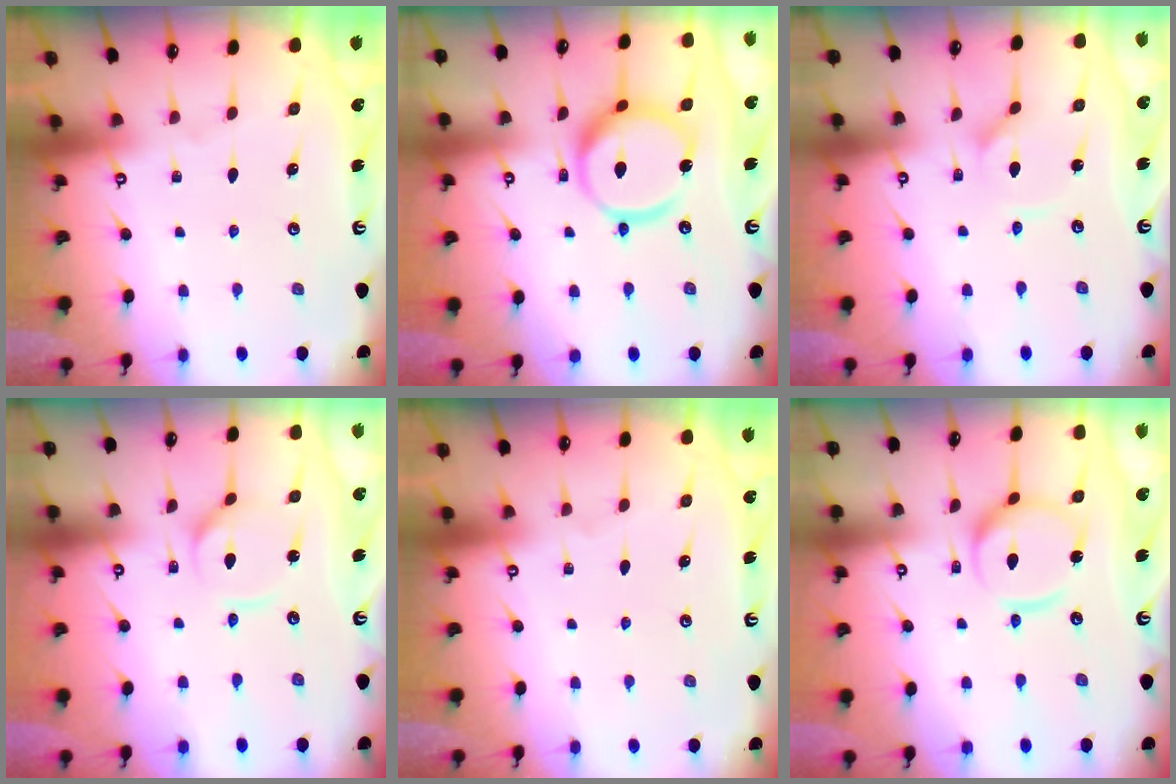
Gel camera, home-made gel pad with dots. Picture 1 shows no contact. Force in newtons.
{"total": 13.4, "press": 13.3, "slide": 1.4}
{"total": 2.7, "press": 2.6, "slide": 0.4}
{"total": 5.4, "press": 5.4, "slide": 0.4}
{"total": 0.0}
{"total": 12.3, "press": 12.2, "slide": 1.2}